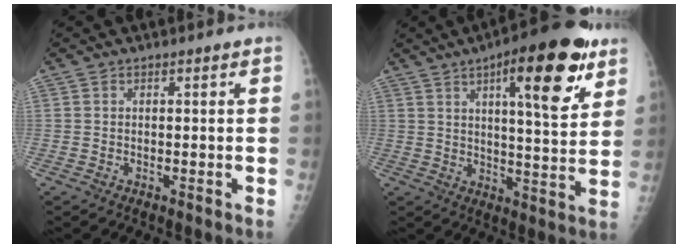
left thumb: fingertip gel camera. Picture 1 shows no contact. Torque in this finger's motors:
{"motor_torque": [0.25, 0.86, 0.13, -0.35, 0.11]}